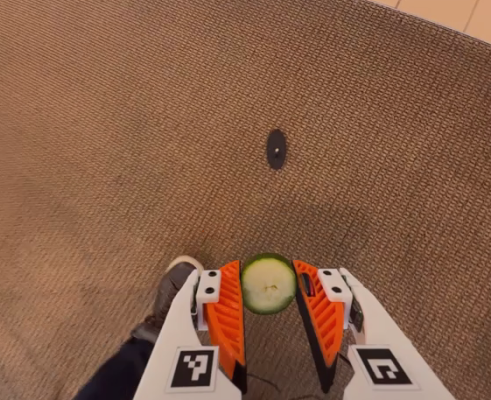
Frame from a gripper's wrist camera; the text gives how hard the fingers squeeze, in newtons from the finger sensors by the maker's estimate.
{"total": 7.1, "left": 7.0, "right": 7.2}